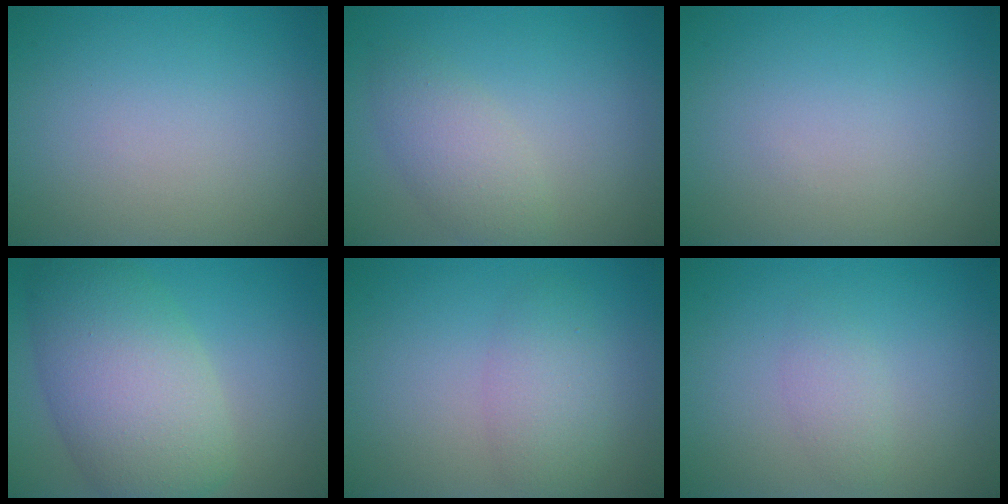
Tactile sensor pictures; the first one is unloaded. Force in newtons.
{"total": 3.0, "press": 3.0, "slide": 0.1}
{"total": 0.0}
{"total": 8.9, "press": 8.9, "slide": 0.5}
{"total": 2.9, "press": 2.9, "slide": 0.2}
{"total": 1.4, "press": 1.4, "slide": 0.0}